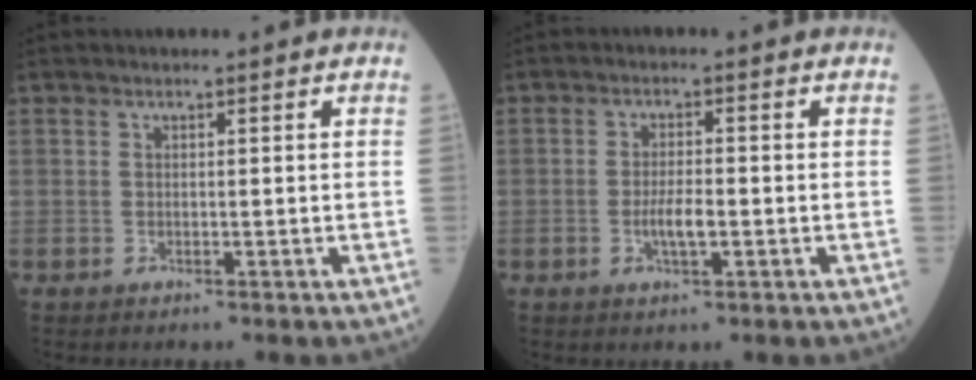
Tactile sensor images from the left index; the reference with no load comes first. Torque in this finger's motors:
{"motor_torque": [0.85, -0.06, 0.14, 0.06]}